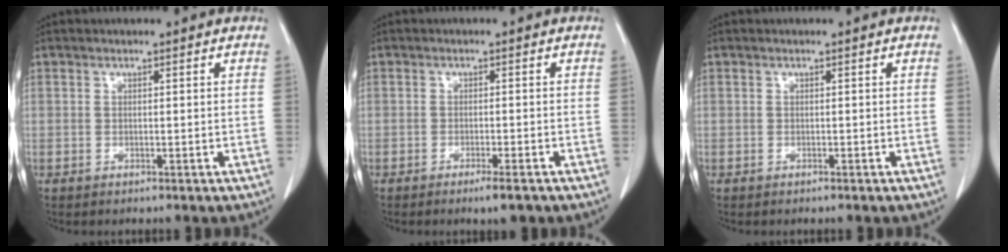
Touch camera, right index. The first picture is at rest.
{"total": 3.1, "force": [-2.2, 0.2, 2.2], "torque": [-0.029, -0.004, -0.030]}
{"total": 0.0}